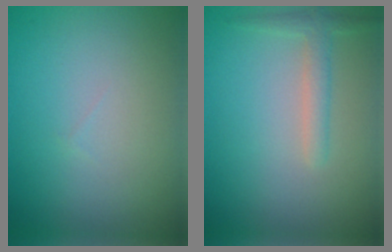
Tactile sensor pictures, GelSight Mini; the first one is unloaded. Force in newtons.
{"total": 1.9, "press": 1.9, "slide": 0.1}